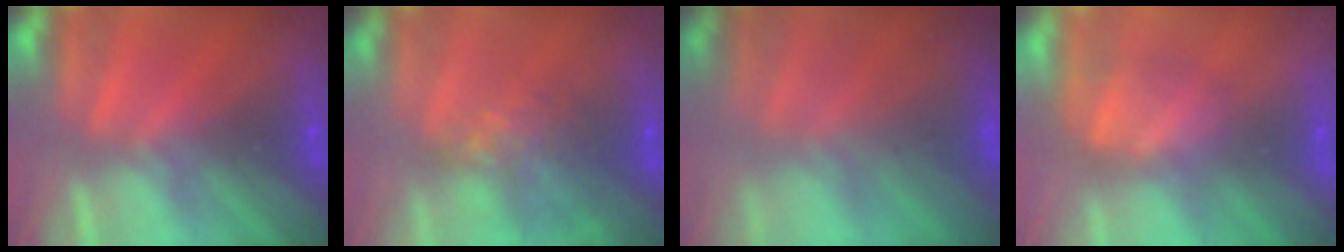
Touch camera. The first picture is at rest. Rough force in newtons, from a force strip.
{"total": 7.5}
{"total": 3.5}
{"total": 6.5}